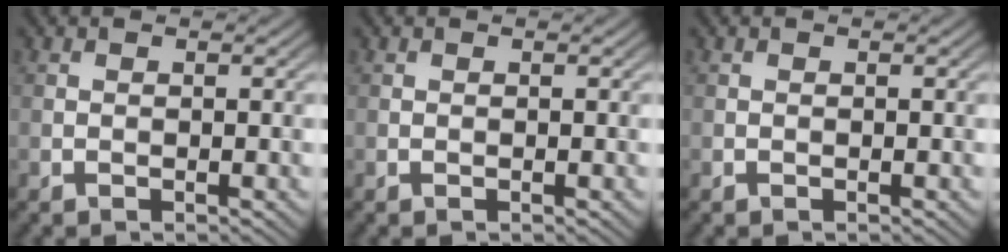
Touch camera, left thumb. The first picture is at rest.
{"total": 0.0}
{"total": 0.0}